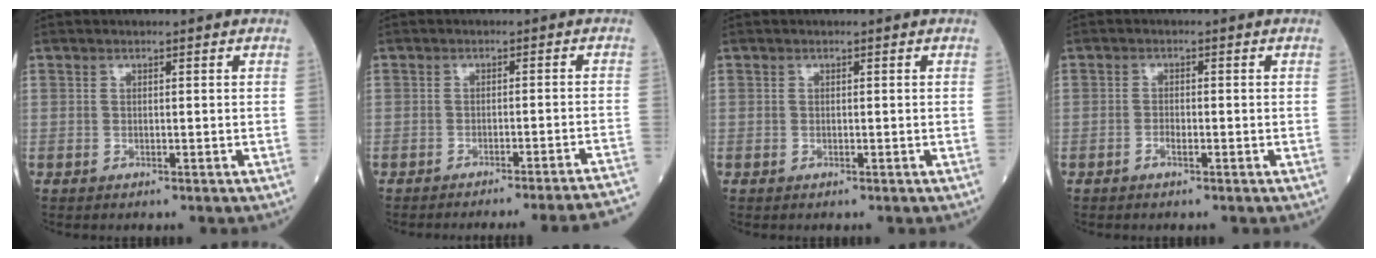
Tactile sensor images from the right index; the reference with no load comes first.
{"total": 17.1, "force": [-16.4, -2.4, 4.4], "torque": [-0.004, -0.023, -0.193]}
{"total": 0.0}
{"total": 1.3, "force": [-0.7, 0.5, 1.0], "torque": [-0.017, 0.002, -0.012]}